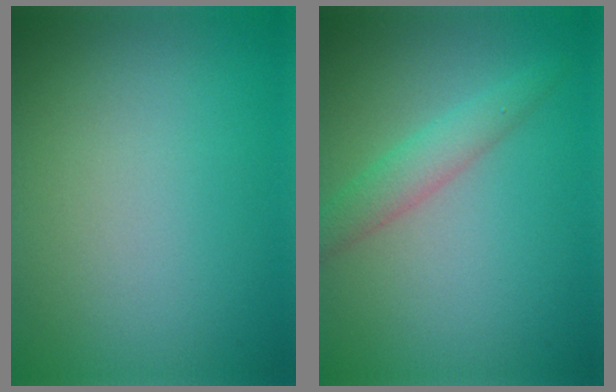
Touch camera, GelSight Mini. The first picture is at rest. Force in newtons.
{"total": 2.5, "press": 2.5, "slide": 0.1}